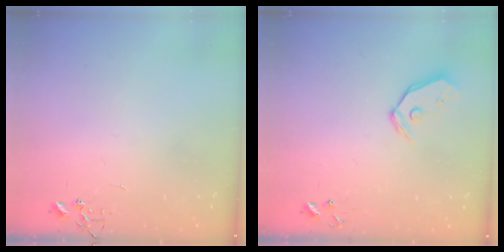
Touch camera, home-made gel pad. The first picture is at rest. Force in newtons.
{"total": 8.7, "press": 8.6, "slide": 1.3}